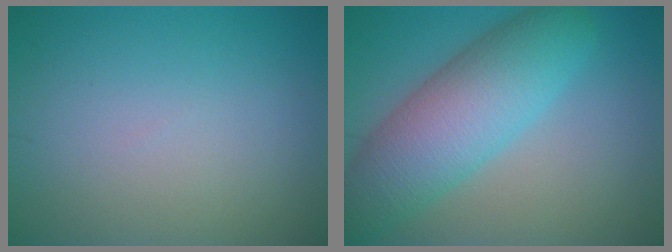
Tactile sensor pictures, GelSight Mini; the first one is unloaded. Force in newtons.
{"total": 8.2, "press": 8.2, "slide": 0.3}